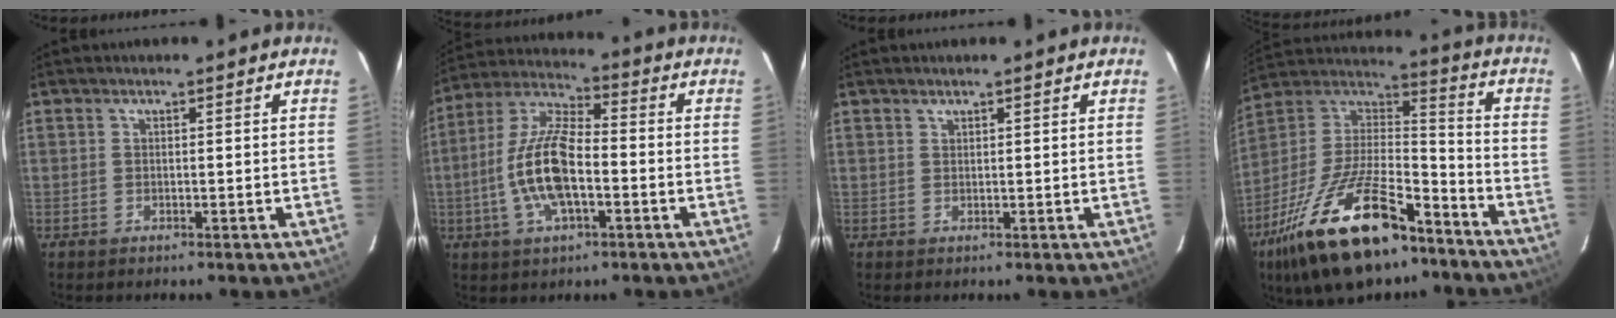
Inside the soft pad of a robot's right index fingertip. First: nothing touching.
{"total": 13.9, "force": [-3.4, 5.4, 12.3], "torque": [-0.259, 0.003, -0.067]}
{"total": 0.5, "force": [0.5, 0.1, 0.0], "torque": [0.000, 0.001, 0.010]}
{"total": 26.2, "force": [-16.3, 10.3, 17.8], "torque": [-0.347, -0.014, -0.274]}